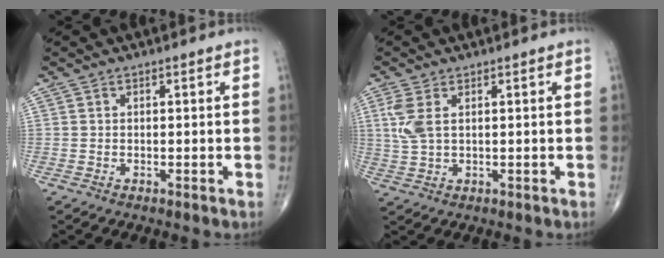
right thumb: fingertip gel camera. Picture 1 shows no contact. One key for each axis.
{"total": 4.6, "fx": 1.4, "fy": 2.2, "fz": 3.8, "tx": -0.100, "ty": 0.003, "tz": 0.035}